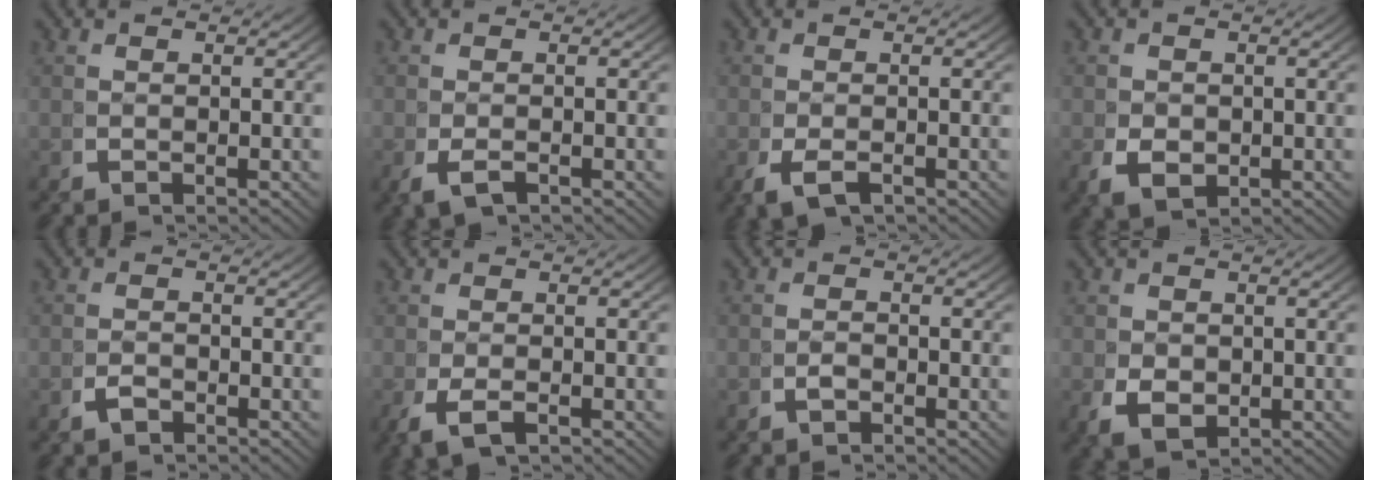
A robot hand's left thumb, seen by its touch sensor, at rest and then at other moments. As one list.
[{"total": 1.8, "force": [-1.1, 0.9, 1.1], "torque": [-0.034, -0.011, -0.010]}, {"total": 2.4, "force": [-1.4, 1.3, 1.4], "torque": [-0.041, -0.014, -0.016]}, {"total": 3.4, "force": [-0.7, 2.6, 2.1], "torque": [-0.045, -0.020, -0.002]}, {"total": 1.4, "force": [-1.2, 0.5, 0.4], "torque": [-0.011, -0.006, -0.021]}, {"total": 2.3, "force": [-1.2, 1.2, 1.6], "torque": [-0.048, -0.012, -0.015]}, {"total": 1.1, "force": [-0.9, 0.5, 0.4], "torque": [-0.013, -0.004, -0.016]}, {"total": 3.8, "force": [-0.8, 2.9, 2.3], "torque": [-0.053, -0.023, 0.000]}]